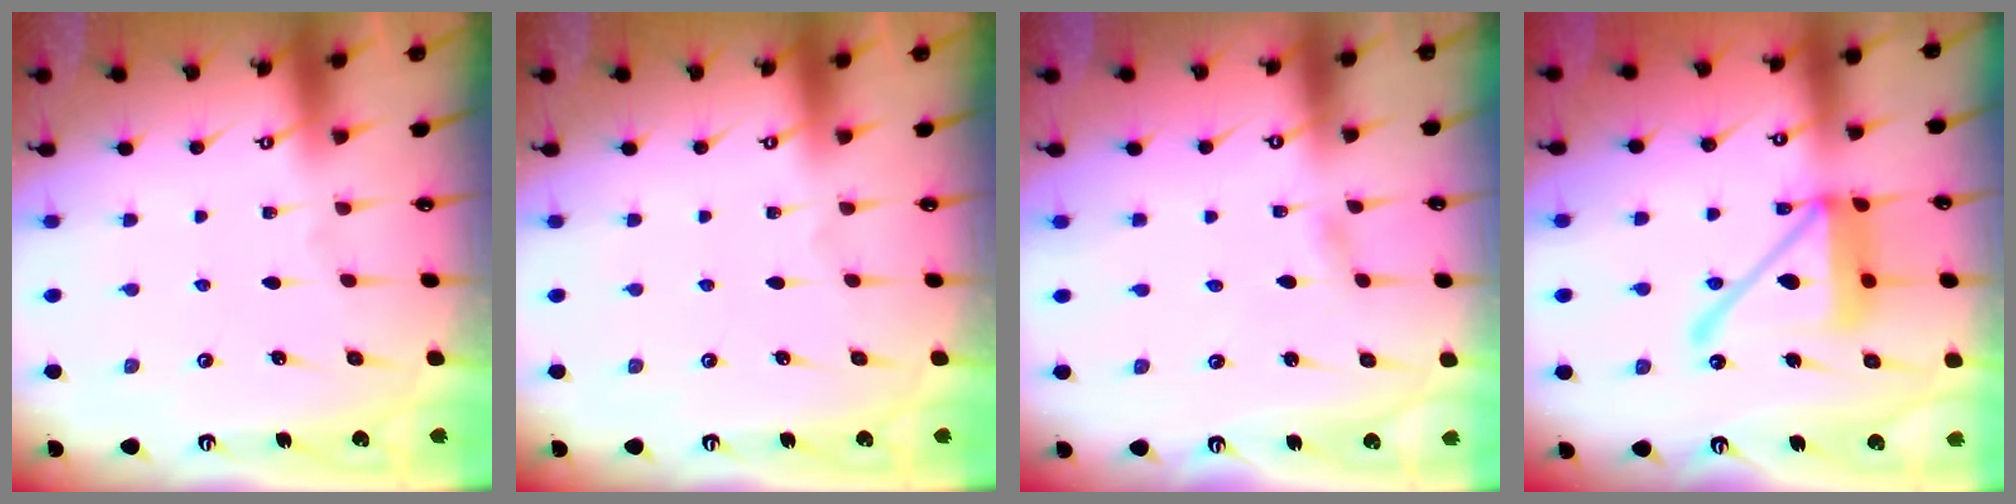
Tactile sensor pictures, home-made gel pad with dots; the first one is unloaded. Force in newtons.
{"total": 0.0}
{"total": 1.5, "press": 1.5, "slide": 0.2}
{"total": 16.8, "press": 16.7, "slide": 2.0}